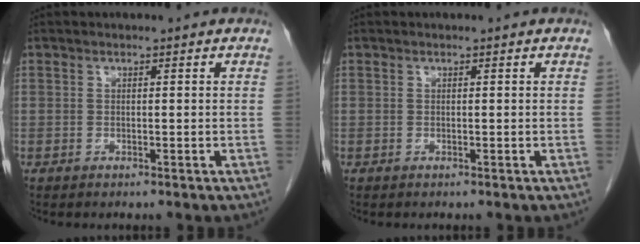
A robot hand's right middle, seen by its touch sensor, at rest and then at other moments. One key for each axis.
{"total": 0.0}